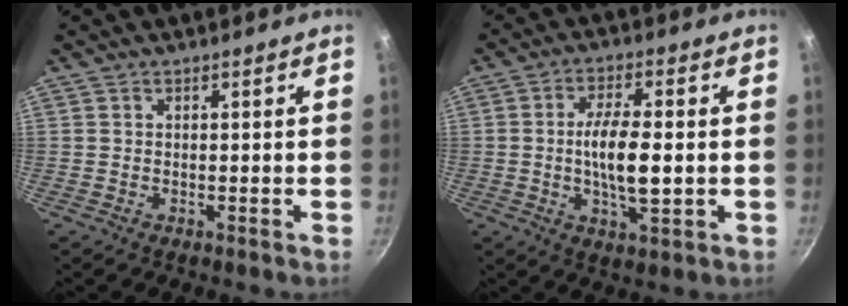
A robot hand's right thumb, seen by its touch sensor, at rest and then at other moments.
{"total": 9.6, "force": [-0.7, 3.4, 8.9], "torque": [-0.161, 0.004, -0.014]}